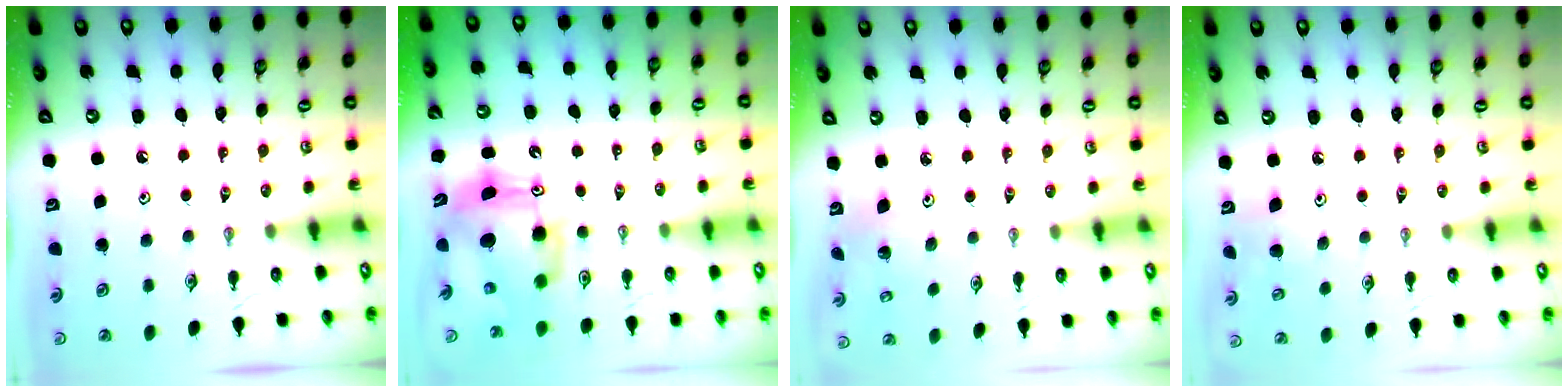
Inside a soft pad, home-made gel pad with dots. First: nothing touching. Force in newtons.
{"total": 10.2, "press": 10.1, "slide": 1.0}
{"total": 2.3, "press": 2.3, "slide": 0.2}
{"total": 4.8, "press": 4.7, "slide": 0.5}